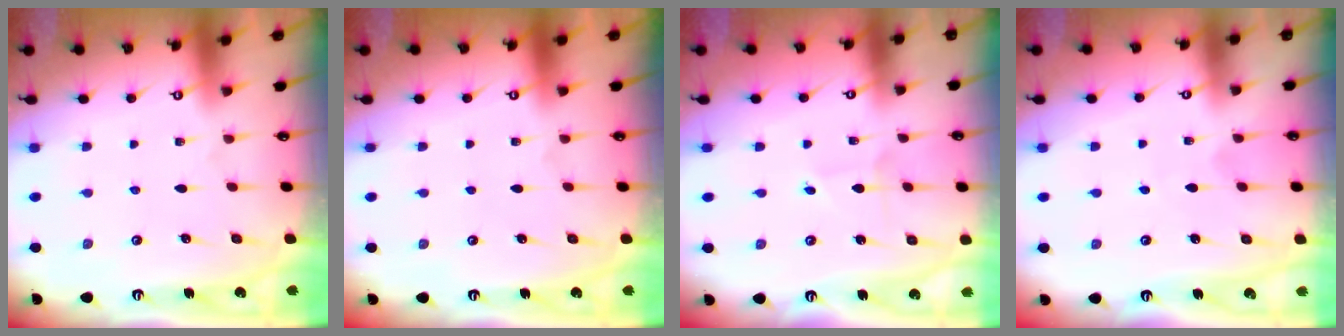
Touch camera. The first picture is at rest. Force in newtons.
{"total": 0.0}
{"total": 1.4, "press": 1.4, "slide": 0.1}
{"total": 2.5, "press": 2.5, "slide": 0.2}